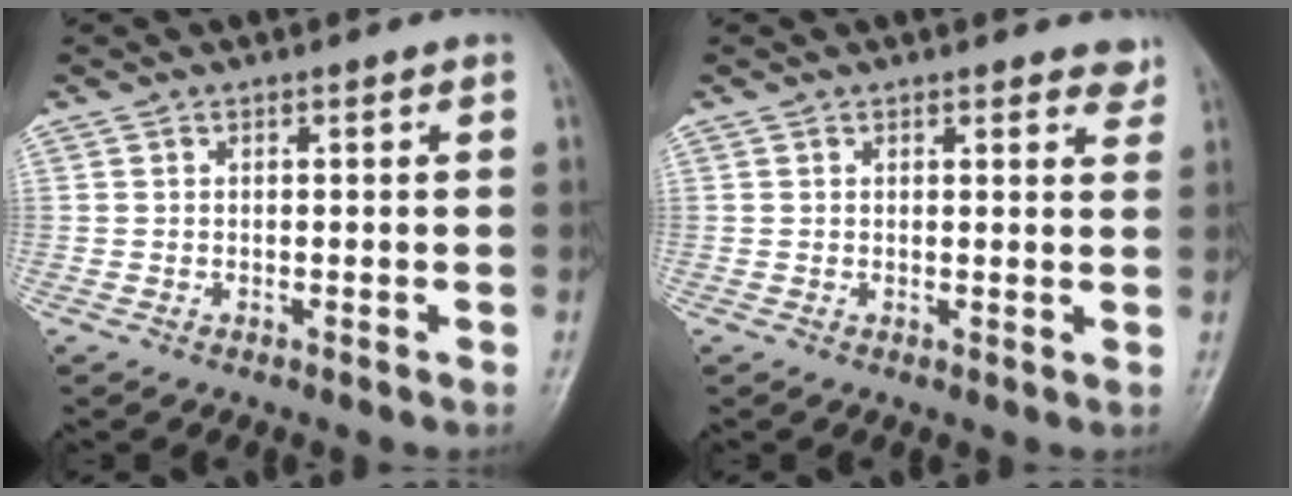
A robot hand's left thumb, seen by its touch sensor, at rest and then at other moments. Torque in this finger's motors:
{"motor_torque": [-0.04, -0.06, -0.13, -0.11, 0.02]}